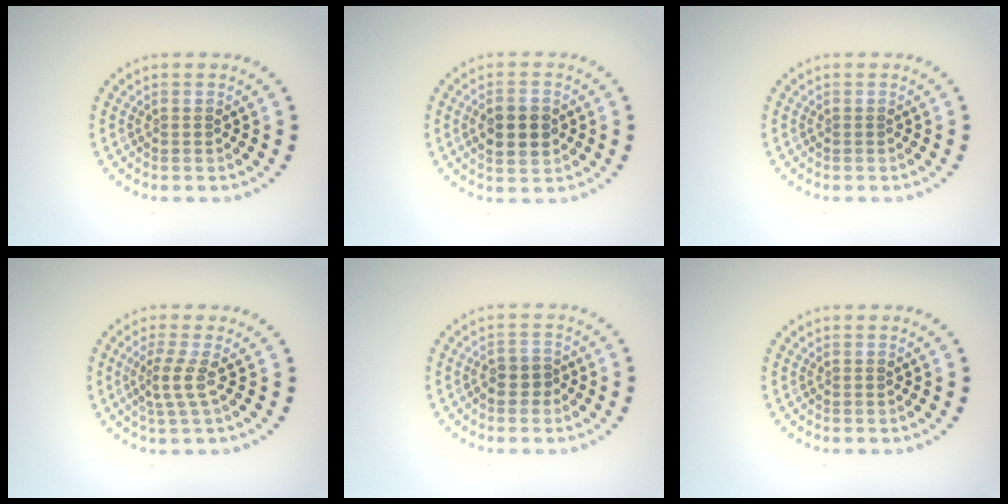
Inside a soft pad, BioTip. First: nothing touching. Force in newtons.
{"total": 3.7, "press": 3.7, "slide": 0.3}
{"total": 0.0}
{"total": 2.3, "press": 1.5, "slide": 1.7}
{"total": 2.0, "press": 1.9, "slide": 0.7}
{"total": 0.0}